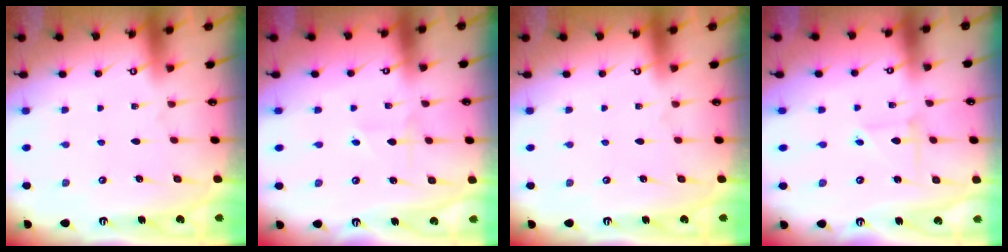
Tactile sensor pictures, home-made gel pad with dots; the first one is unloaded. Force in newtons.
{"total": 2.5, "press": 2.5, "slide": 0.3}
{"total": 0.0}
{"total": 2.8, "press": 2.8, "slide": 0.3}